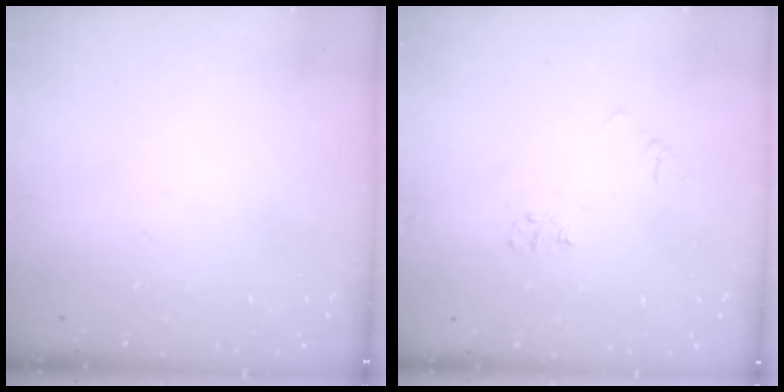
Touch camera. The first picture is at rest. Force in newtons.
{"total": 5.0, "press": 5.0, "slide": 0.4}